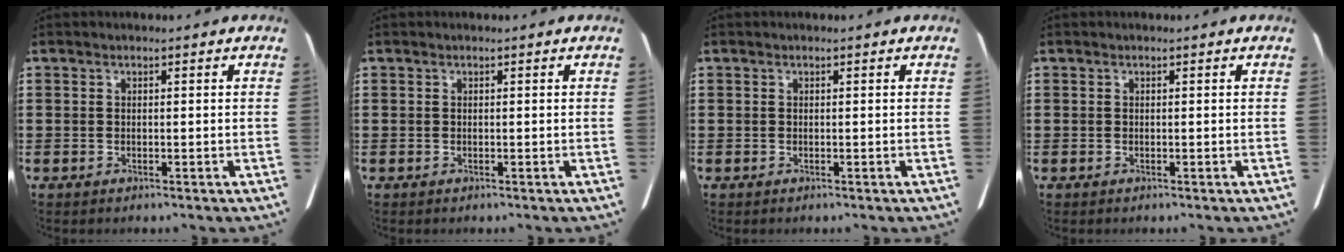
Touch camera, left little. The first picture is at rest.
{"total": 0.0}
{"total": 0.0}
{"total": 0.0}